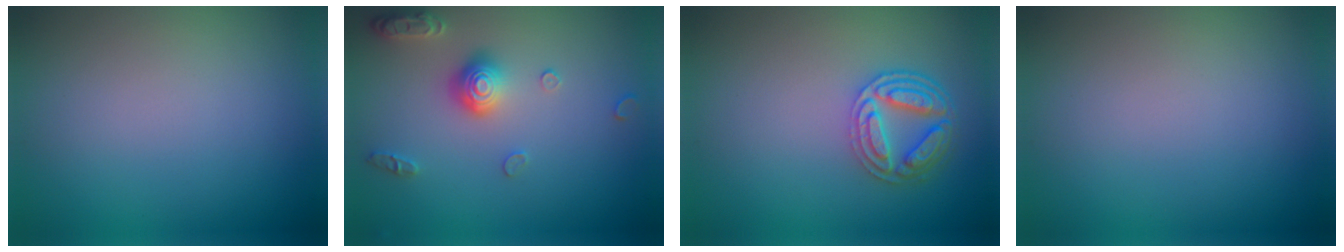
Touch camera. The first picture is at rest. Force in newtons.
{"total": 3.0, "press": 2.9, "slide": 0.7}
{"total": 4.5, "press": 4.0, "slide": 2.1}
{"total": 0.0}